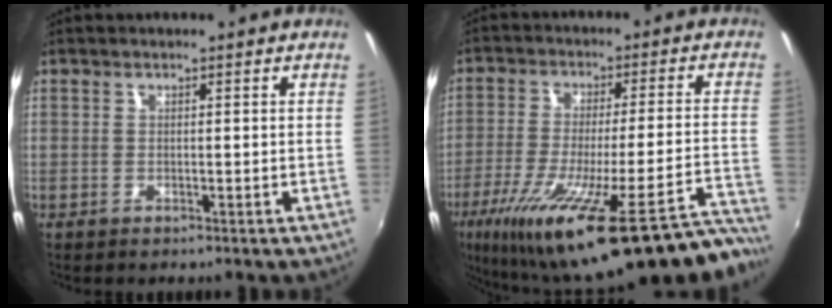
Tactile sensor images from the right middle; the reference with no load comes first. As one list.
[{"total": 31.2, "force": [-24.3, 4.0, 19.1], "torque": [-0.298, -0.081, -0.352]}]